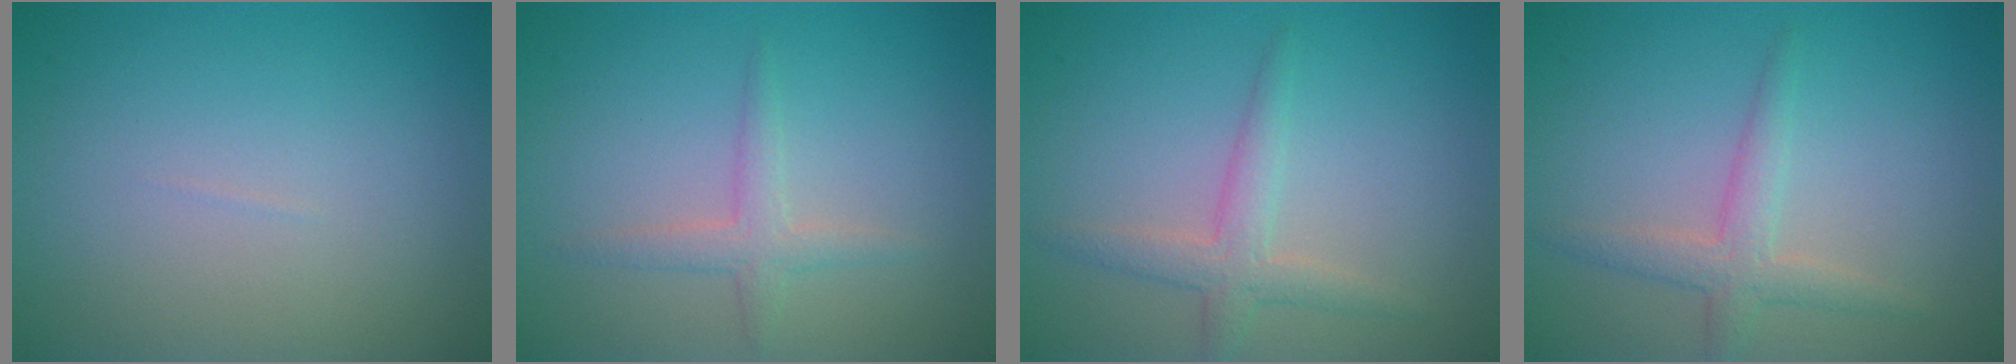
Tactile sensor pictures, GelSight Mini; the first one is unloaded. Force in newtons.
{"total": 1.9, "press": 1.9, "slide": 0.1}
{"total": 2.6, "press": 2.5, "slide": 0.1}
{"total": 2.6, "press": 2.5, "slide": 0.1}